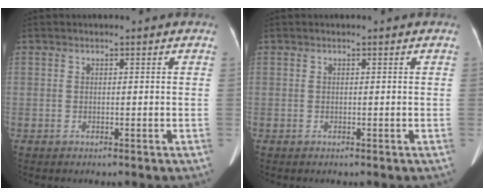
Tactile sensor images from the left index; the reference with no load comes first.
{"total": 0.0}